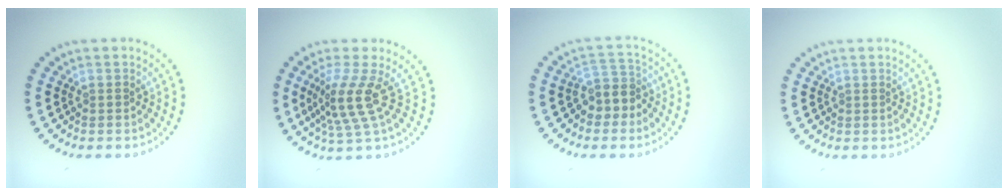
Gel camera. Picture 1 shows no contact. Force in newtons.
{"total": 3.9, "press": 2.7, "slide": 2.8}
{"total": 3.0, "press": 2.5, "slide": 1.7}
{"total": 0.0}